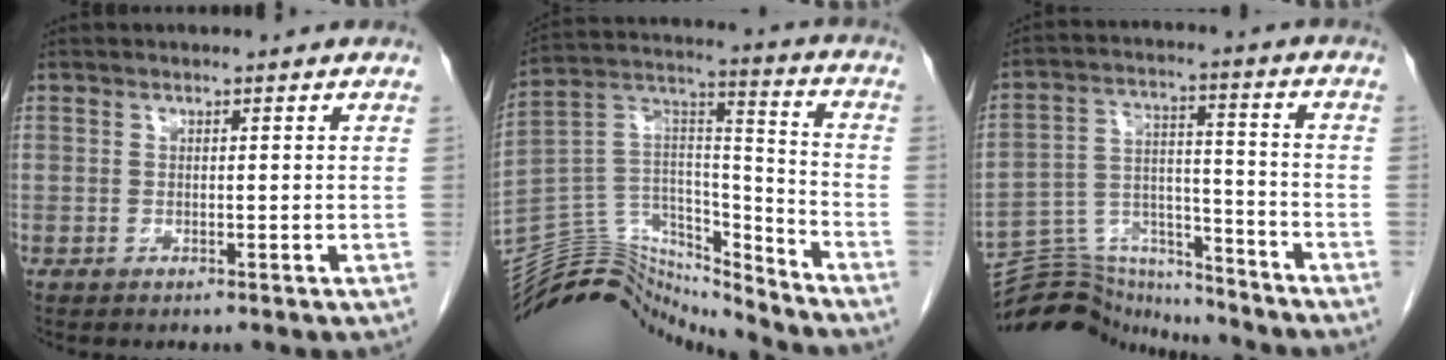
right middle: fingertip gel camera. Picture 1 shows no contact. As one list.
[{"total": 16.2, "force": [-15.8, 3.5, 1.1], "torque": [-0.012, 0.087, -0.275]}, {"total": 14.2, "force": [-14.1, 2.0, 0.7], "torque": [-0.013, 0.047, -0.234]}]